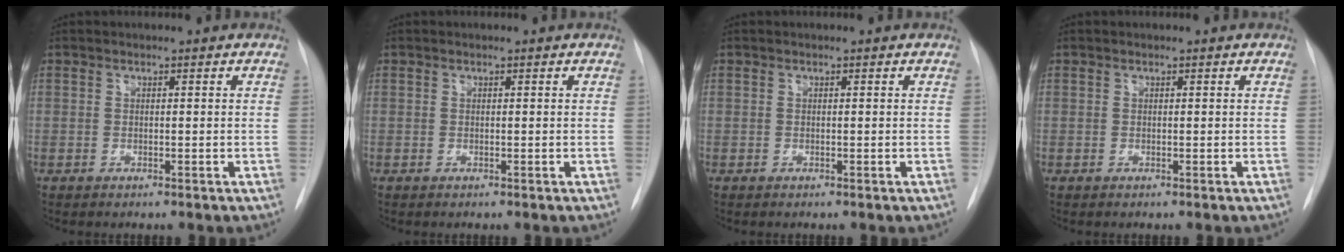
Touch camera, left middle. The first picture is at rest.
{"total": 0.0}
{"total": 0.0}
{"total": 0.0}